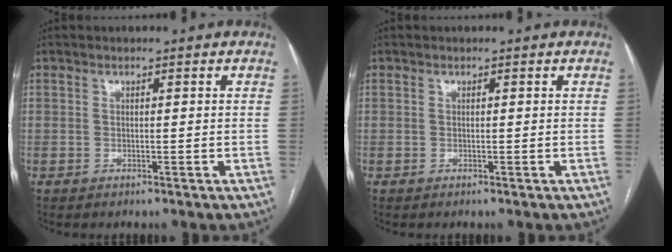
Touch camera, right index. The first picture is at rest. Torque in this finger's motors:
{"motor_torque": [-0.05, 0.05, 0.00, 0.00]}